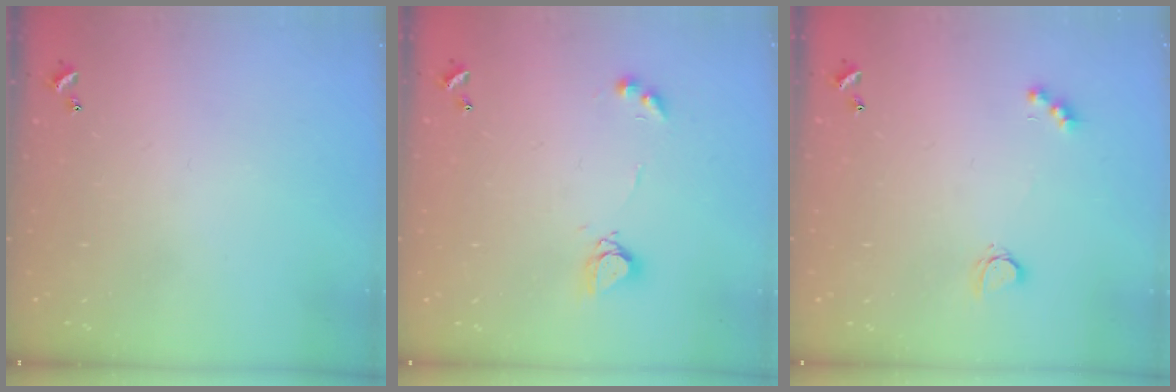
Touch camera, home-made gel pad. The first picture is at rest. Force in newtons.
{"total": 5.7, "press": 5.7, "slide": 0.4}
{"total": 2.7, "press": 2.7, "slide": 0.5}